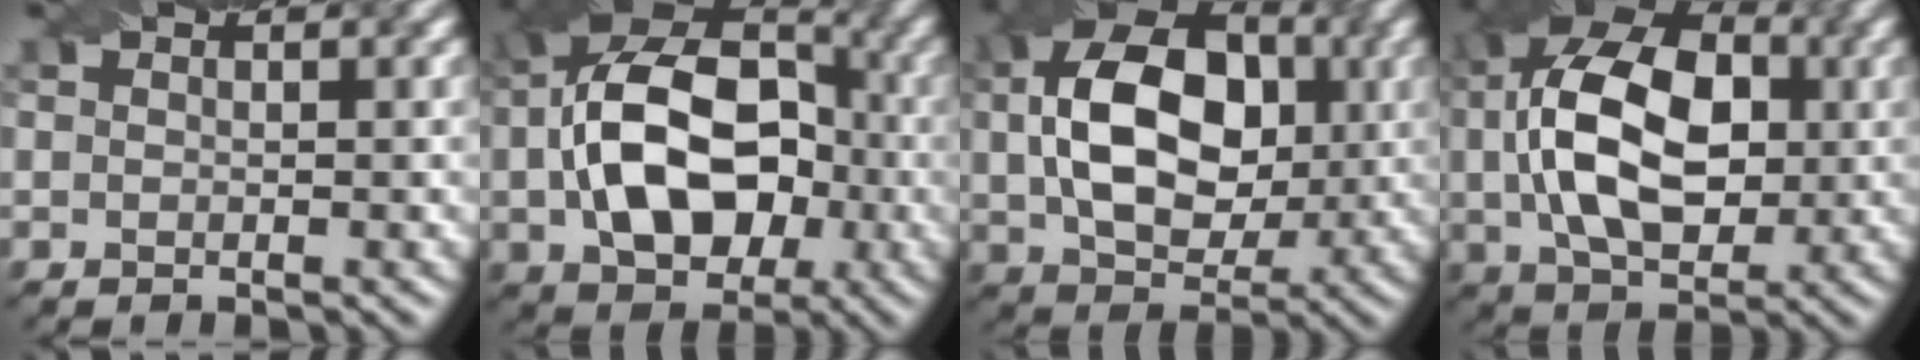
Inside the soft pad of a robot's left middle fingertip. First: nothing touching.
{"total": 12.6, "force": [-1.0, 8.4, 9.4], "torque": [-0.156, 0.003, -0.017]}
{"total": 11.6, "force": [1.2, 8.0, 8.3], "torque": [-0.162, 0.002, 0.023]}
{"total": 12.4, "force": [1.1, 7.7, 9.6], "torque": [-0.190, 0.014, 0.018]}